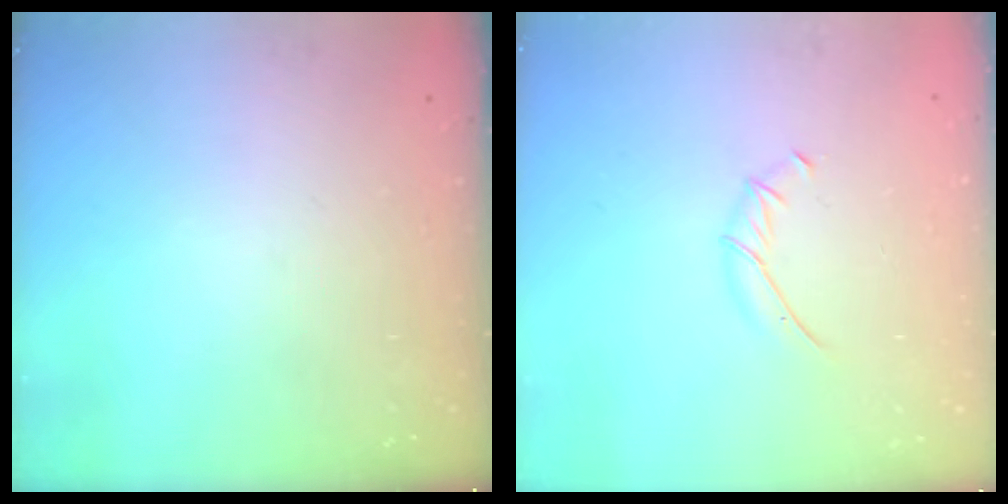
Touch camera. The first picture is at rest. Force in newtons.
{"total": 5.5, "press": 5.5, "slide": 0.9}